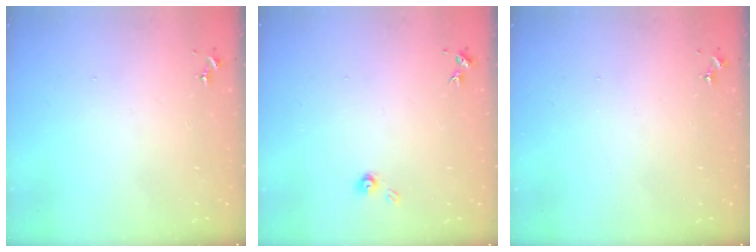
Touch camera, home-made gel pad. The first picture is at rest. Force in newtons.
{"total": 4.0, "press": 4.0, "slide": 0.3}
{"total": 0.0}